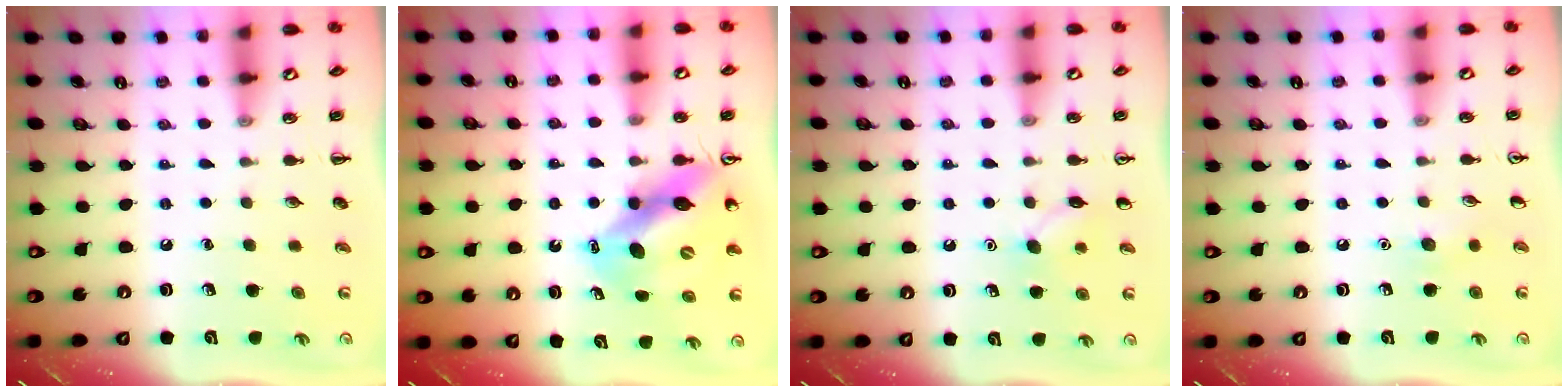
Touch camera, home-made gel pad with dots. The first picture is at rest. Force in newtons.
{"total": 11.0, "press": 10.5, "slide": 3.4}
{"total": 6.6, "press": 6.4, "slide": 1.7}
{"total": 4.8, "press": 4.7, "slide": 1.2}